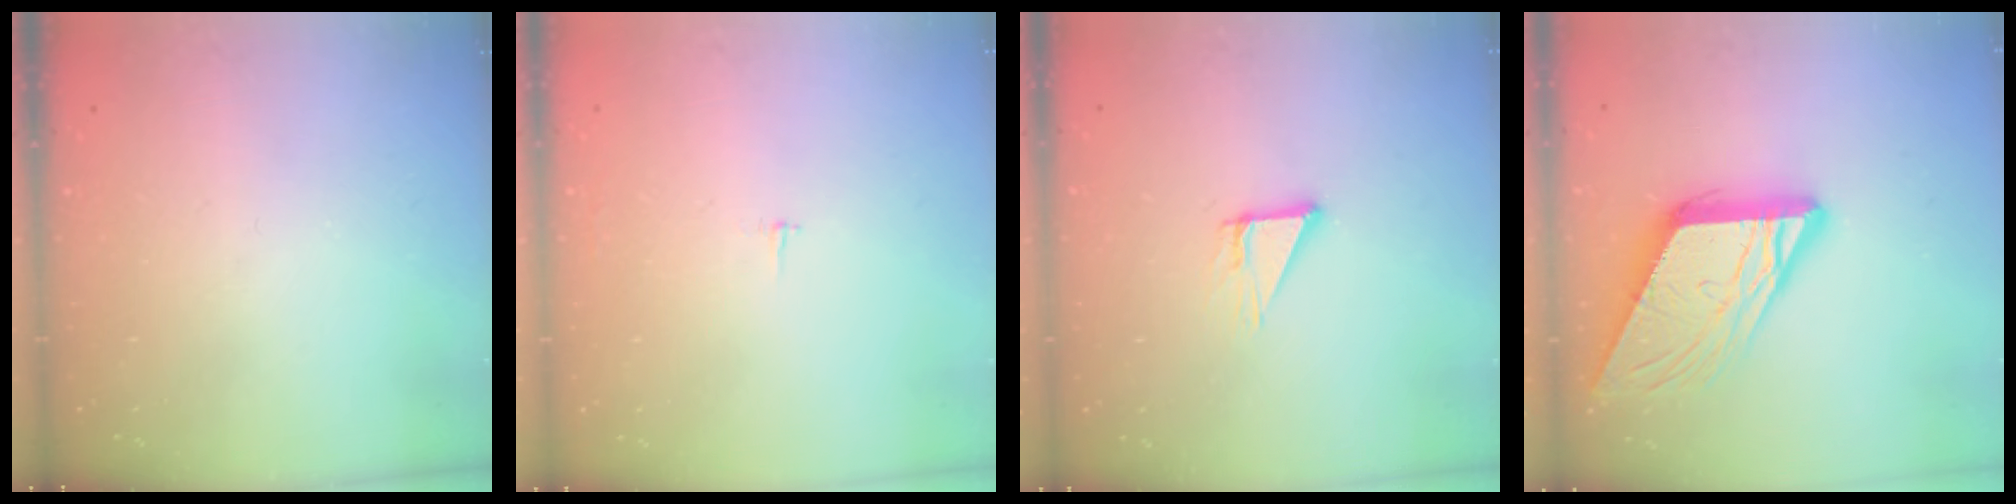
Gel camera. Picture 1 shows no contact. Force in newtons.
{"total": 1.8, "press": 1.8, "slide": 0.1}
{"total": 3.8, "press": 3.8, "slide": 0.4}
{"total": 14.0, "press": 13.9, "slide": 1.4}